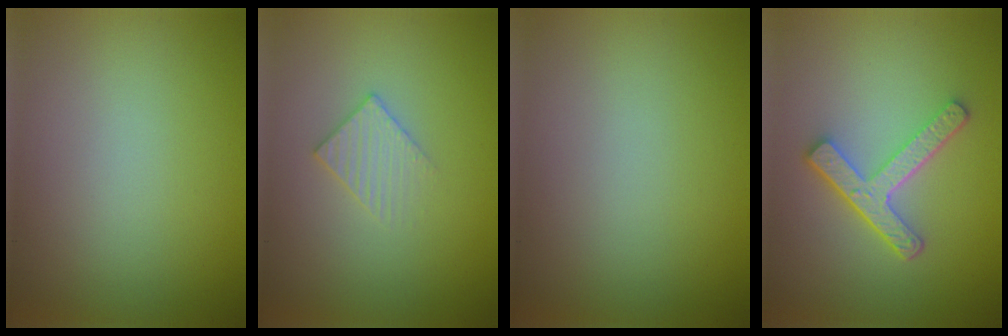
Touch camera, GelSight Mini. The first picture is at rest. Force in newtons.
{"total": 1.9, "press": 1.9, "slide": 0.2}
{"total": 0.0}
{"total": 4.4, "press": 3.3, "slide": 2.9}